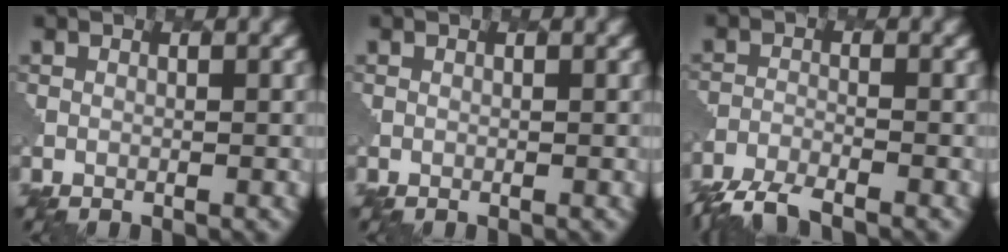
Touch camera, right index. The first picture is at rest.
{"total": 0.0}
{"total": 5.1, "force": [-4.8, 0.8, 1.7], "torque": [-0.038, -0.018, -0.088]}